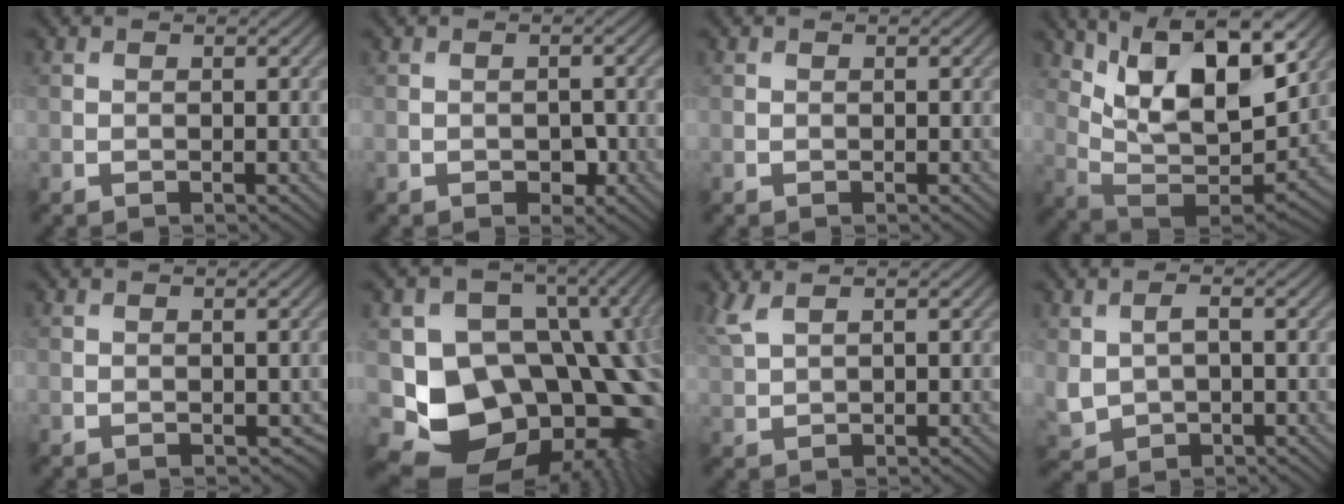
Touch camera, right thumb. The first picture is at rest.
{"total": 2.0, "force": [-0.8, 1.2, 1.4], "torque": [-0.020, -0.003, -0.012]}
{"total": 0.0}
{"total": 16.0, "force": [8.5, 6.8, 11.8], "torque": [-0.228, 0.007, 0.137]}
{"total": 0.9, "force": [-0.1, 0.7, 0.5], "torque": [-0.013, -0.007, 0.003]}
{"total": 17.7, "force": [-1.8, 13.5, 11.3], "torque": [-0.165, -0.051, 0.010]}
{"total": 3.2, "force": [2.0, 0.8, 2.3], "torque": [-0.068, 0.012, 0.049]}
{"total": 4.1, "force": [0.1, 2.8, 3.0], "torque": [-0.075, -0.007, 0.006]}